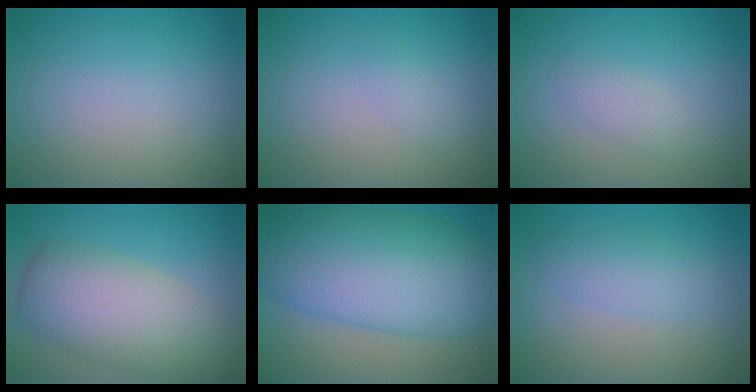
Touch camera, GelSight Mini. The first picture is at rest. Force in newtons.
{"total": 0.9, "press": 0.9, "slide": 0.1}
{"total": 1.4, "press": 1.4, "slide": 0.0}
{"total": 7.2, "press": 7.2, "slide": 0.6}
{"total": 12.2, "press": 12.2, "slide": 0.2}
{"total": 2.3, "press": 2.3, "slide": 0.1}